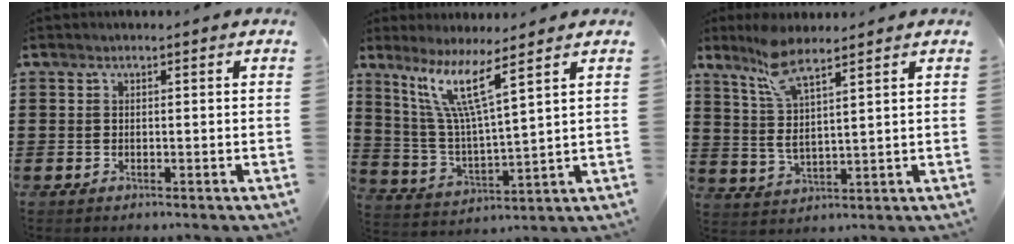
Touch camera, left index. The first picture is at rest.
{"total": 9.8, "force": [6.6, 0.1, 7.2], "torque": [-0.159, -0.032, 0.113]}
{"total": 7.2, "force": [5.5, 0.3, 4.6], "torque": [-0.108, -0.017, 0.099]}